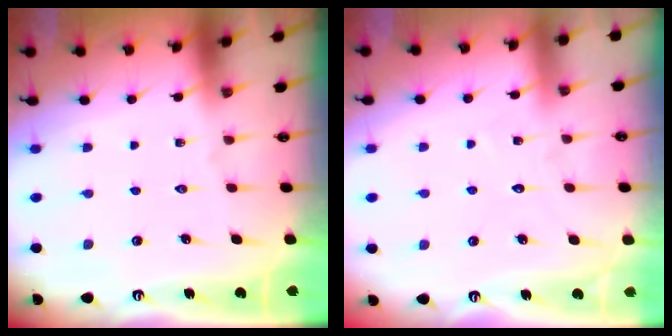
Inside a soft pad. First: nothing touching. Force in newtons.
{"total": 3.7, "press": 3.7, "slide": 0.2}